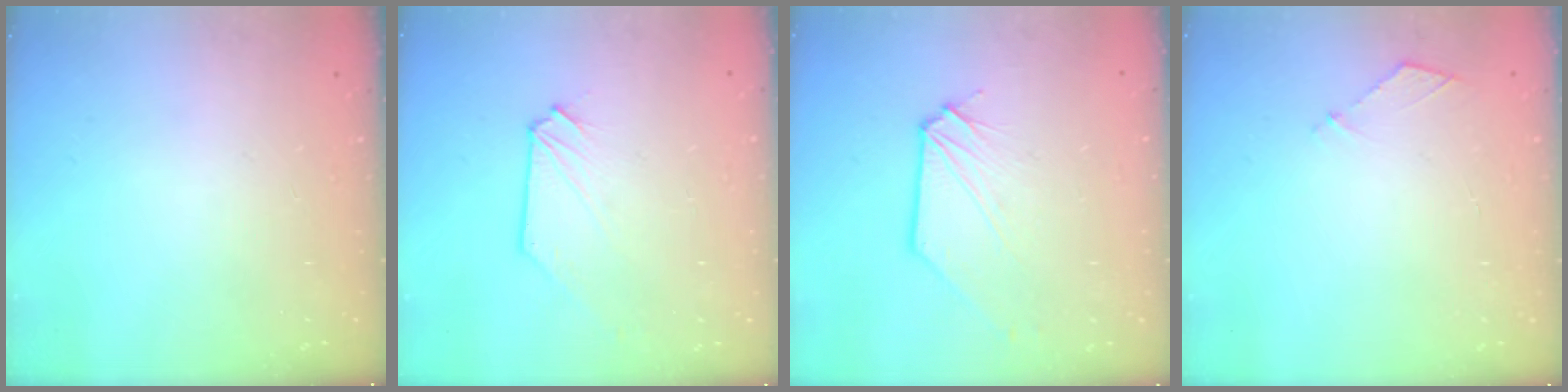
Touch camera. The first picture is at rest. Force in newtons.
{"total": 0.0}
{"total": 1.1, "press": 1.1, "slide": 0.1}
{"total": 5.1, "press": 5.1, "slide": 0.8}